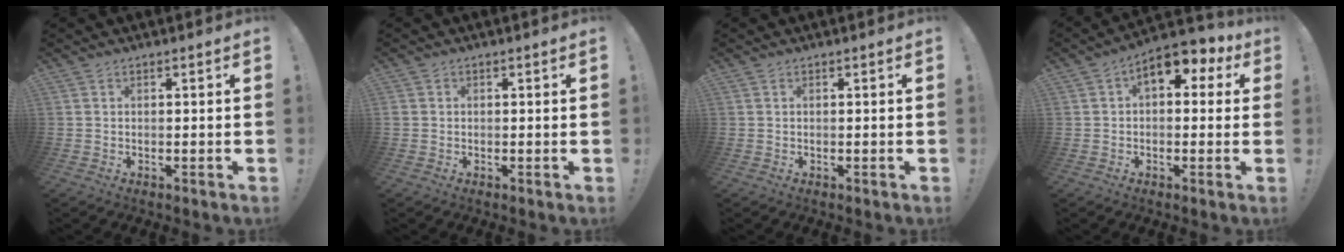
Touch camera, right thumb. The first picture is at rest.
{"total": 0.9, "force": [-0.1, 0.8, 0.4], "torque": [-0.008, 0.003, -0.001]}
{"total": 0.0}
{"total": 9.4, "force": [4.3, 5.2, 6.6], "torque": [-0.084, -0.020, 0.077]}